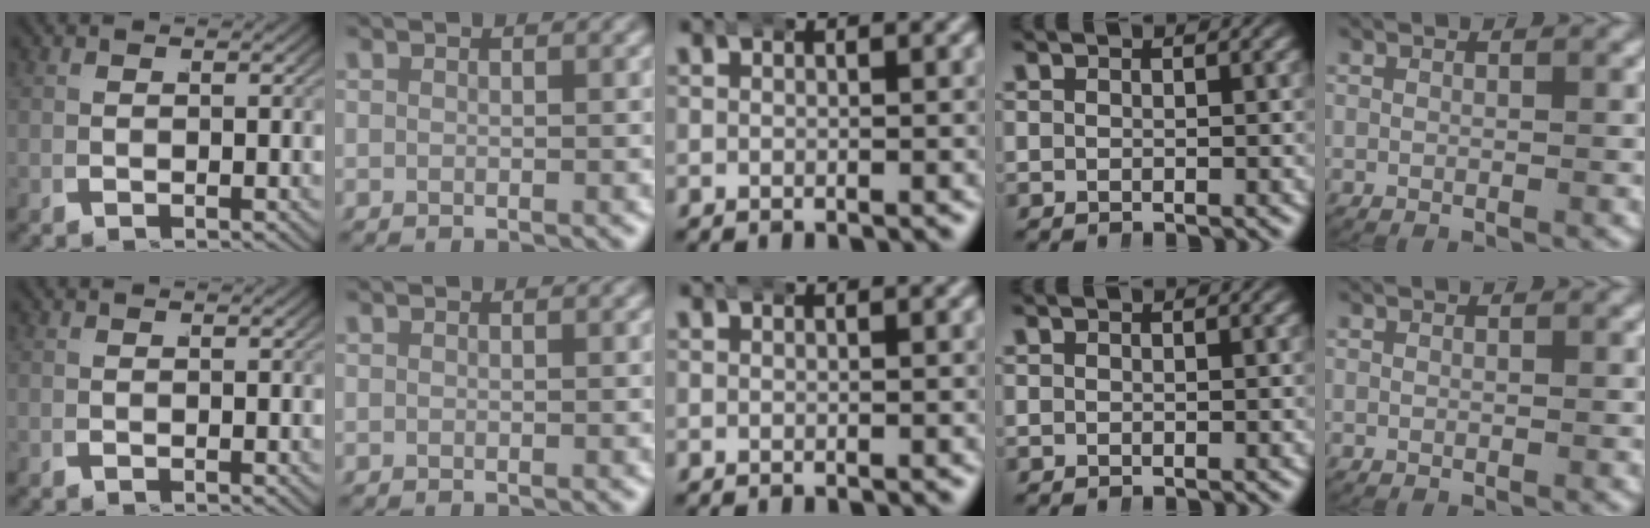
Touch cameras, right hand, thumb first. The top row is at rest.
{}